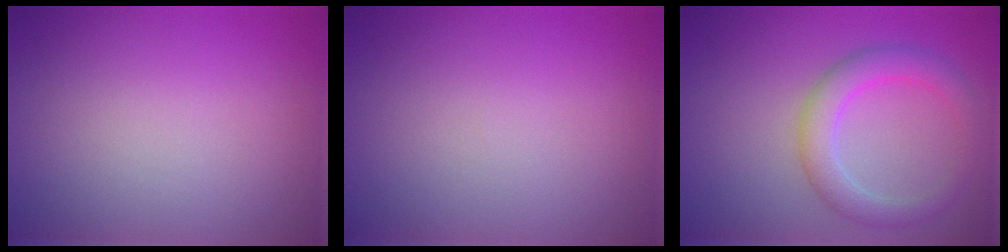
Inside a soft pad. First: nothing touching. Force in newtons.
{"total": 0.0}
{"total": 3.7, "press": 3.7, "slide": 0.3}